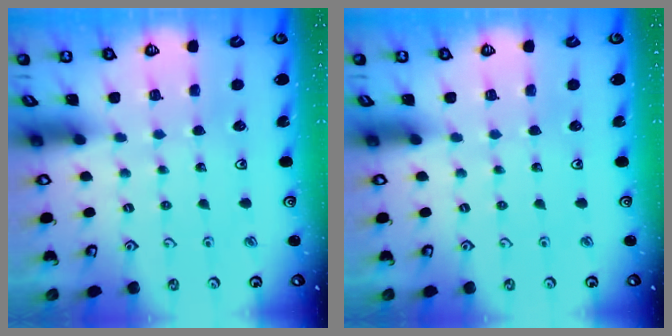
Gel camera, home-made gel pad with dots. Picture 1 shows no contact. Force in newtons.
{"total": 0.0}